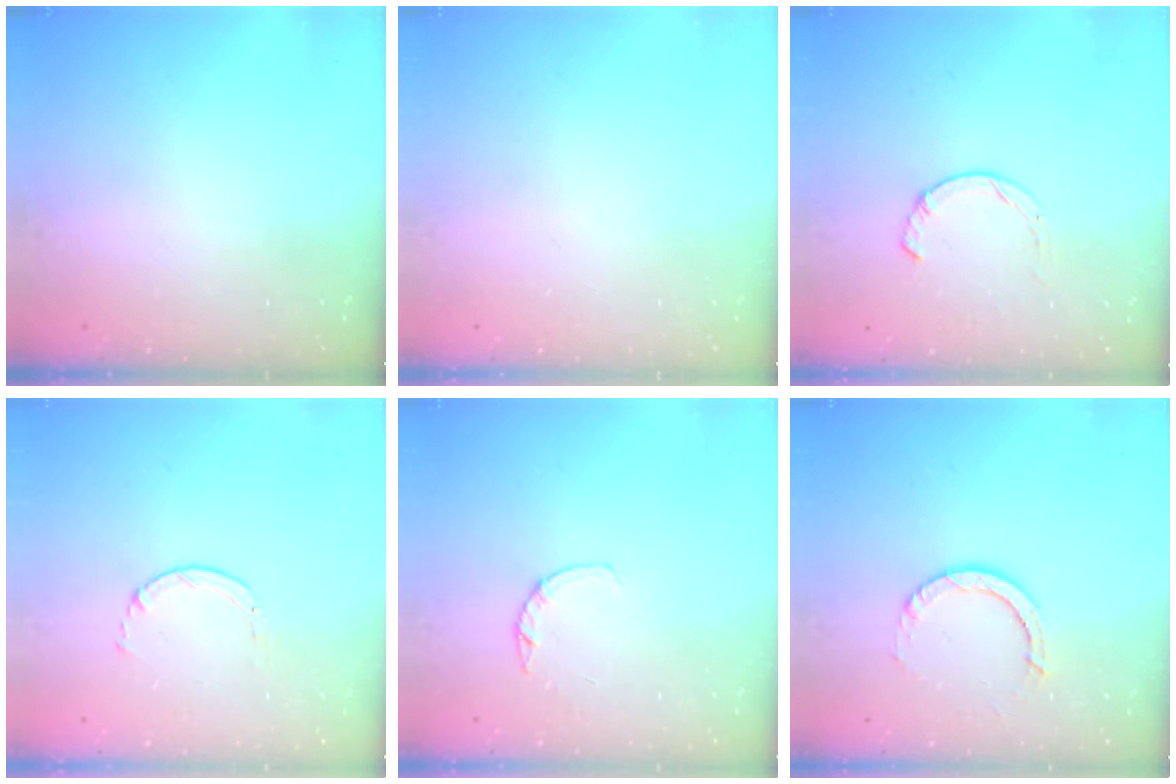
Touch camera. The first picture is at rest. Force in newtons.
{"total": 0.0}
{"total": 3.0, "press": 3.0, "slide": 0.4}
{"total": 1.7, "press": 1.6, "slide": 0.2}
{"total": 2.2, "press": 2.2, "slide": 0.4}
{"total": 7.0, "press": 6.9, "slide": 0.9}